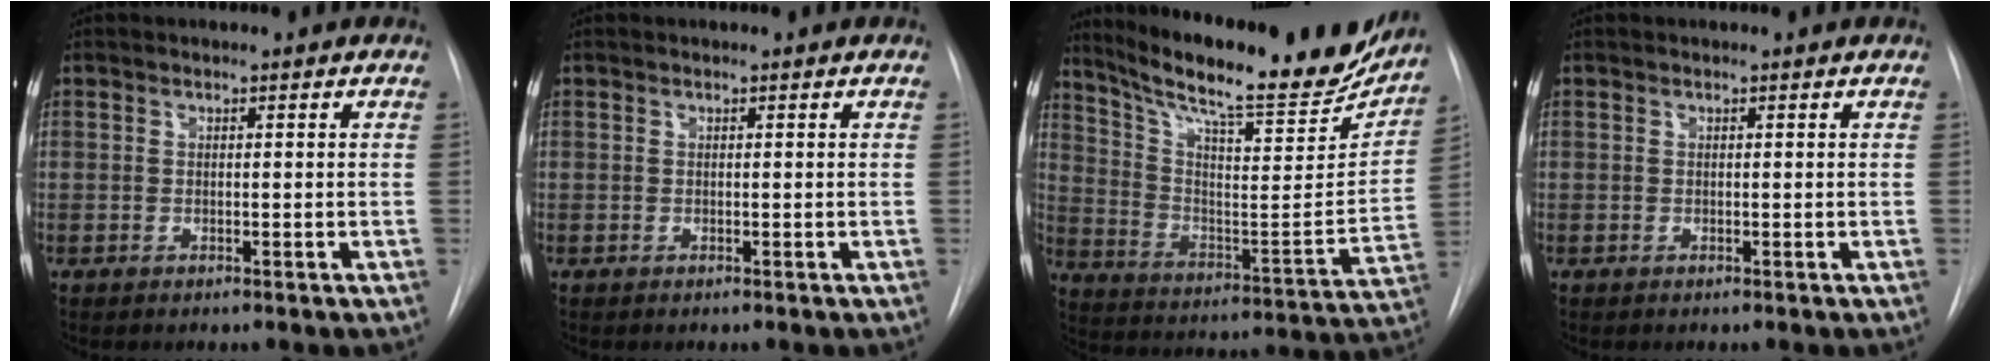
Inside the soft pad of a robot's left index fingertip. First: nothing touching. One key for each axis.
{"total": 0.0}
{"total": 26.3, "fx": 22.0, "fy": 4.4, "fz": 13.7, "tx": -0.221, "ty": -0.044, "tz": 0.314}
{"total": 0.0}